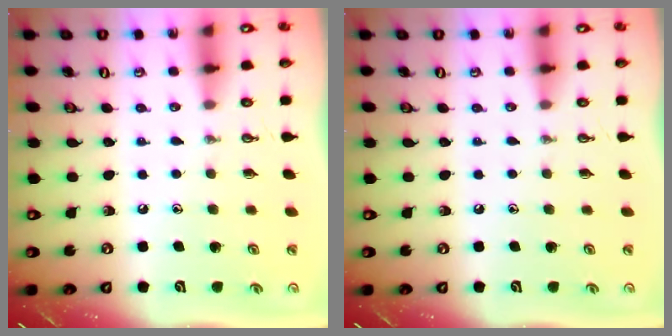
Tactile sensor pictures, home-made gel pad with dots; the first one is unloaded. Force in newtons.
{"total": 0.0}